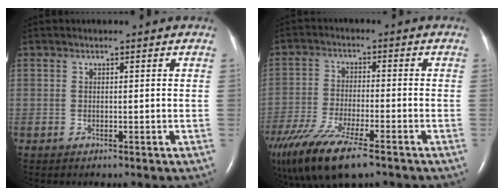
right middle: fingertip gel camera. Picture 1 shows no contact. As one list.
[{"total": 16.5, "force": [-11.5, 4.0, 11.2], "torque": [-0.250, -0.042, -0.201]}]